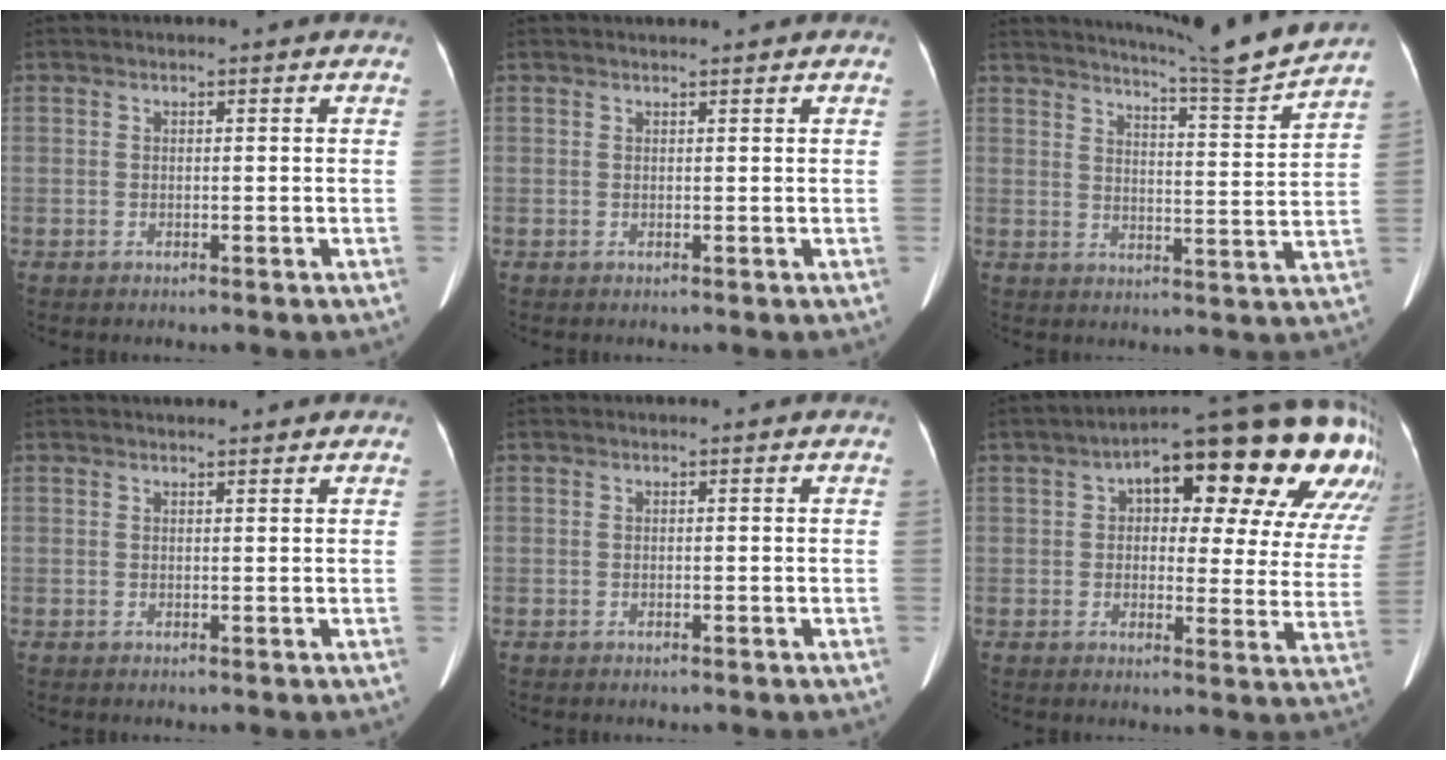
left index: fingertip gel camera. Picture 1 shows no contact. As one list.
[{"total": 2.1, "force": [1.9, 0.1, 0.9], "torque": [-0.011, 0.018, 0.025]}, {"total": 11.8, "force": [11.1, -2.5, 2.9], "torque": [-0.059, -0.044, 0.159]}, {"total": 3.1, "force": [2.8, 0.6, 1.4], "torque": [-0.018, 0.017, 0.036]}, {"total": 0.0}, {"total": 22.4, "force": [12.4, 7.0, 17.2], "torque": [-0.211, 0.048, 0.138]}]